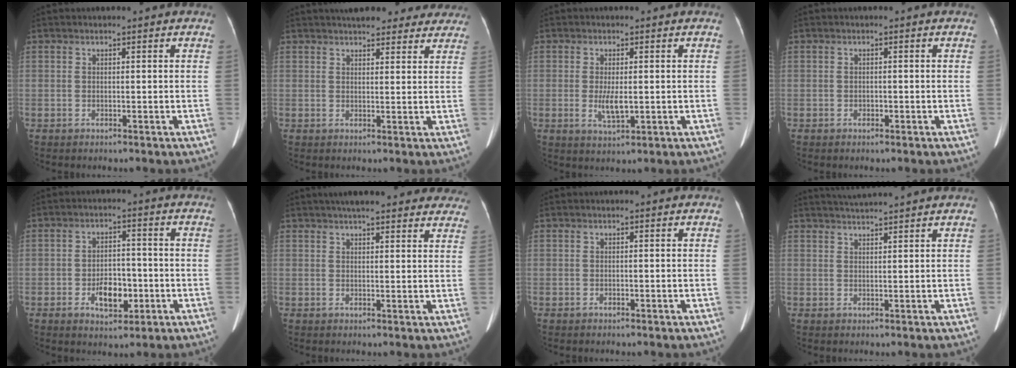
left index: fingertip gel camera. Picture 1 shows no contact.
{"total": 13.3, "force": [11.7, 4.0, 5.0], "torque": [-0.040, 0.028, 0.137]}
{"total": 3.5, "force": [-0.3, 1.1, 3.3], "torque": [-0.067, -0.007, 0.000]}
{"total": 0.6, "force": [-0.3, 0.4, 0.3], "torque": [-0.006, 0.001, -0.004]}
{"total": 5.9, "force": [-2.0, 3.3, 4.4], "torque": [-0.078, 0.006, -0.026]}
{"total": 19.2, "force": [16.9, 4.1, 8.2], "torque": [-0.096, 0.026, 0.198]}
{"total": 0.0}
{"total": 4.9, "force": [4.6, -1.0, 1.4], "torque": [-0.021, 0.022, 0.071]}